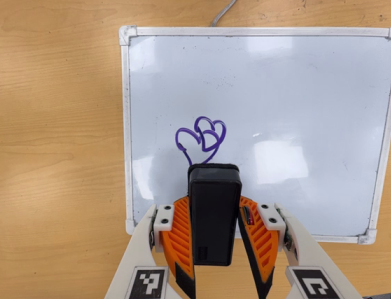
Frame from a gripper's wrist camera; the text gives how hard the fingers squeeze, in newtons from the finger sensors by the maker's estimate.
{"total": 7.0, "left": 5.4, "right": 8.6}